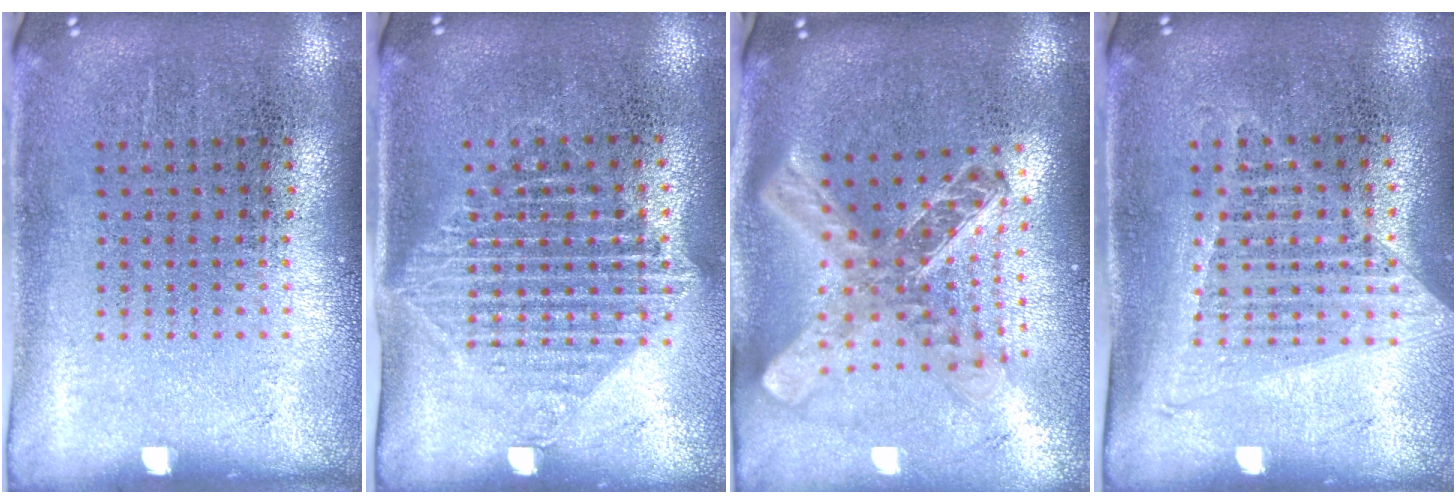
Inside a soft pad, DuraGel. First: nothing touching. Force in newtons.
{"total": 1.4, "press": 1.2, "slide": 0.9}
{"total": 2.6, "press": 1.9, "slide": 1.7}
{"total": 1.3, "press": 1.2, "slide": 0.6}